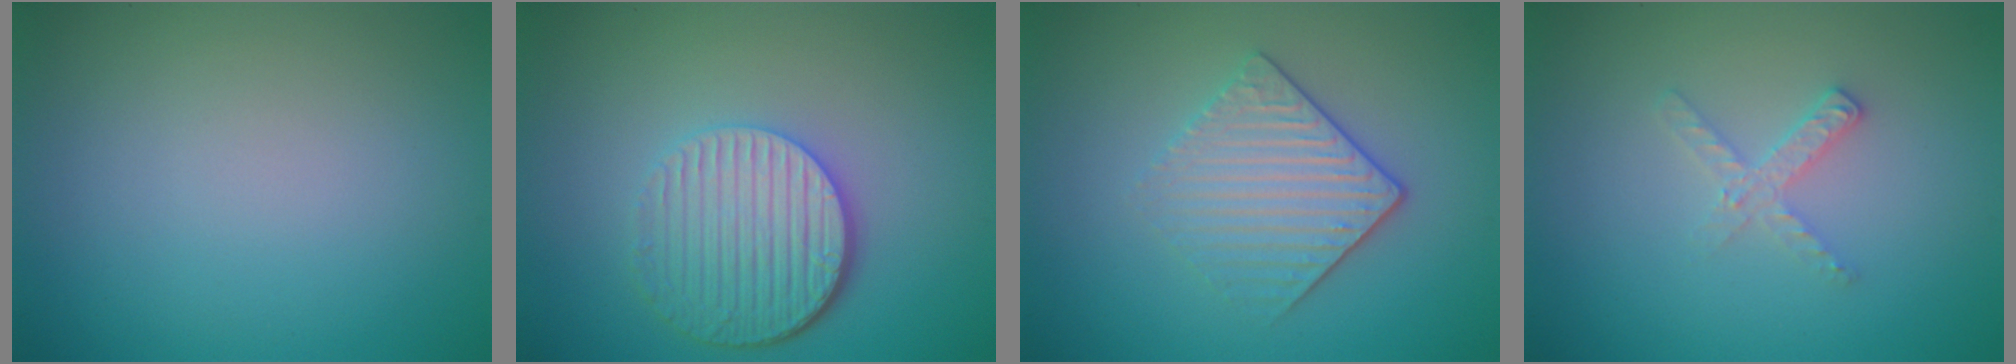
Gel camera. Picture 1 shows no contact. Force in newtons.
{"total": 5.5, "press": 4.2, "slide": 3.5}
{"total": 3.7, "press": 3.3, "slide": 1.7}
{"total": 1.7, "press": 1.7, "slide": 0.2}